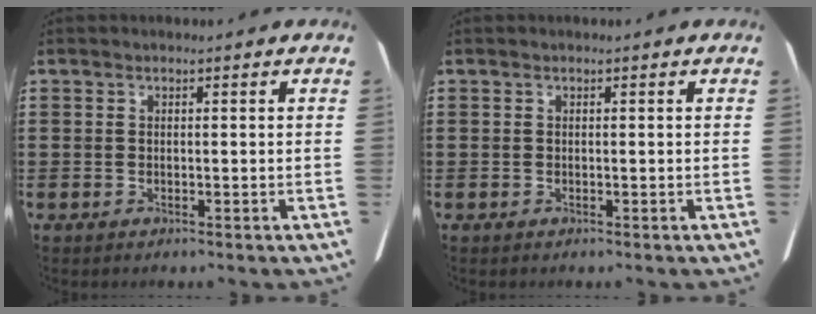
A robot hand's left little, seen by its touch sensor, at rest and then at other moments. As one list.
[{"total": 0.0}]